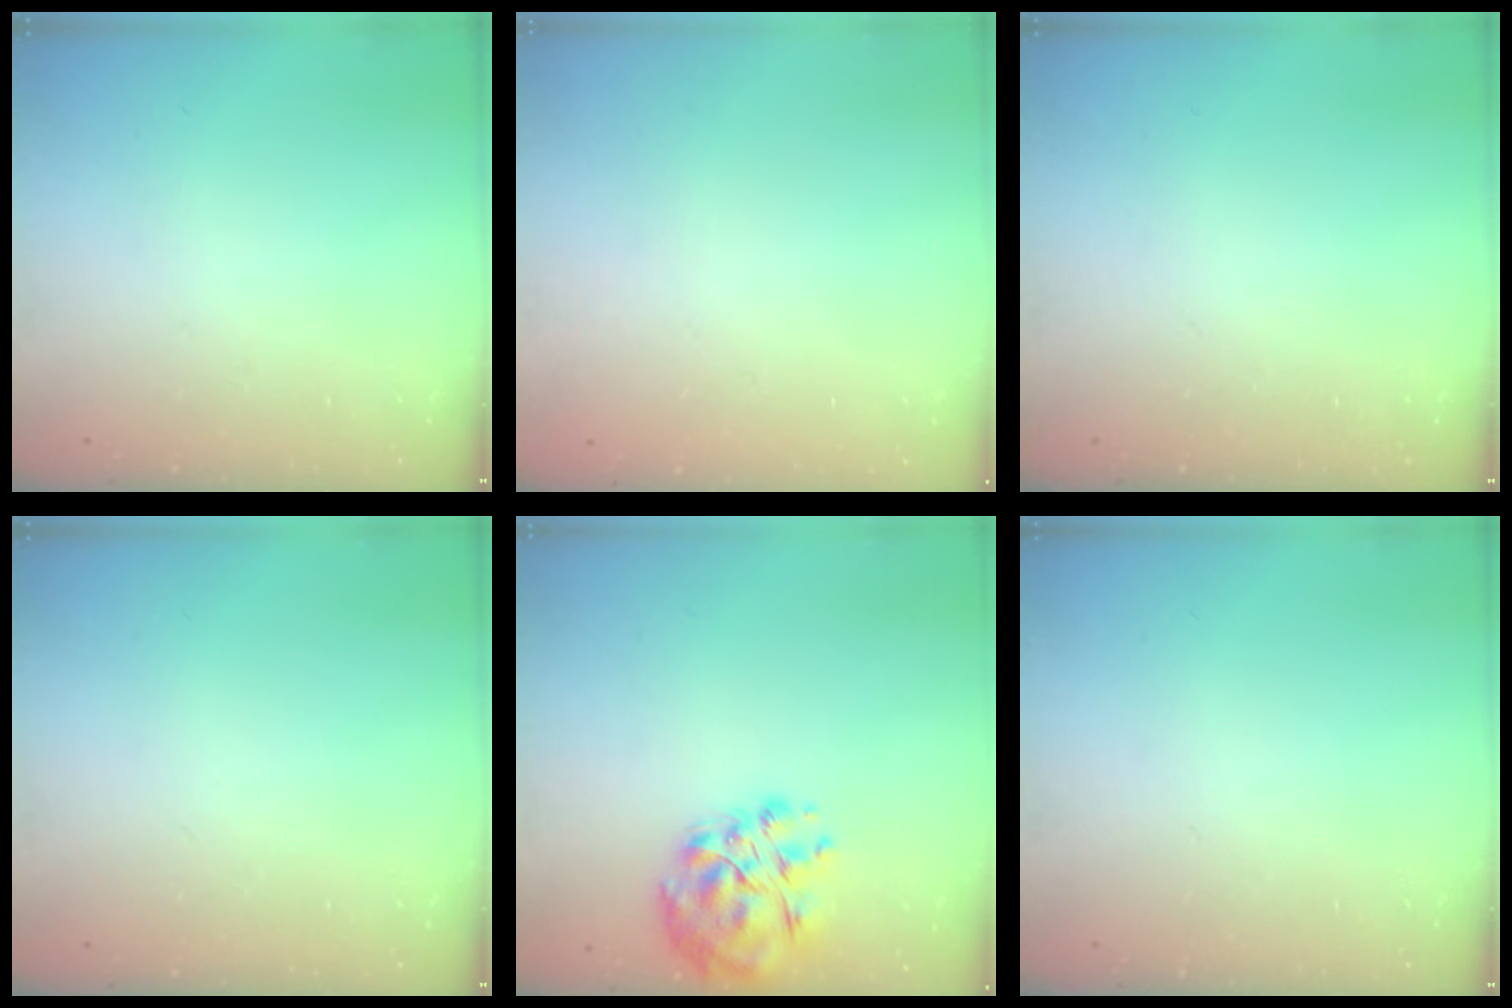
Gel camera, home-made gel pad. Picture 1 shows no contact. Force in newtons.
{"total": 1.6, "press": 1.6, "slide": 0.2}
{"total": 0.0}
{"total": 0.0}
{"total": 12.2, "press": 11.9, "slide": 2.6}
{"total": 0.0}